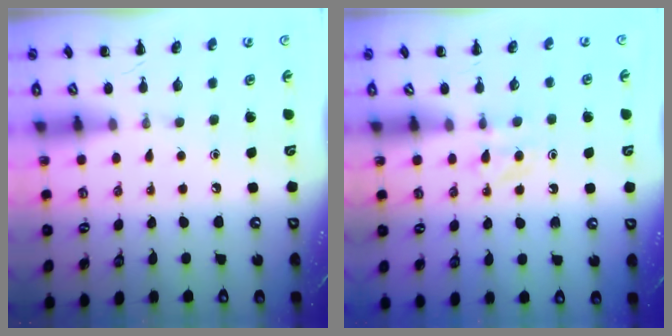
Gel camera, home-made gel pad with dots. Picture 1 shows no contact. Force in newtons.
{"total": 3.8, "press": 3.6, "slide": 1.3}